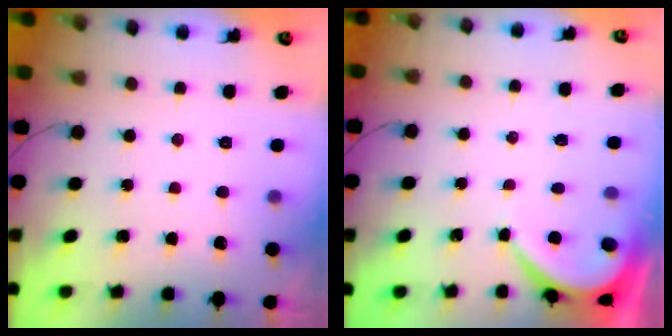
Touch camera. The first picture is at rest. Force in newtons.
{"total": 4.1, "press": 4.0, "slide": 0.4}